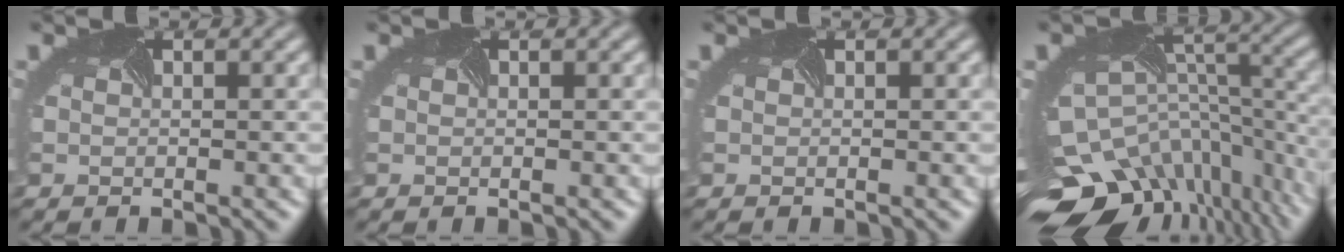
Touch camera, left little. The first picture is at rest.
{"total": 0.0}
{"total": 0.0}
{"total": 13.3, "force": [-8.7, 7.3, 6.8], "torque": [-0.146, -0.025, -0.105]}